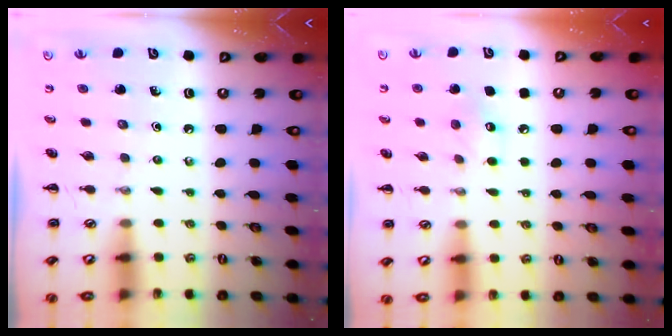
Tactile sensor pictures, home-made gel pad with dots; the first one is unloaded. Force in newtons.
{"total": 7.3, "press": 7.1, "slide": 1.3}